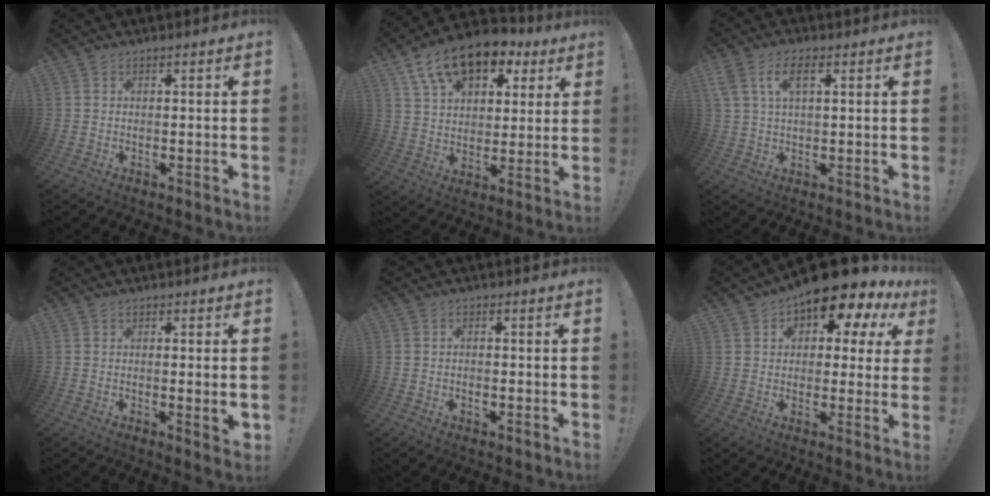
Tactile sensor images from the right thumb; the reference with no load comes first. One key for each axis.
{"total": 15.8, "fx": 9.4, "fy": 9.4, "fz": 8.5, "tx": -0.138, "ty": -0.049, "tz": 0.174}
{"total": 7.1, "fx": 2.7, "fy": 3.3, "fz": 5.6, "tx": -0.111, "ty": 0.004, "tz": 0.050}
{"total": 2.8, "fx": 0.5, "fy": 0.3, "fz": 2.7, "tx": -0.032, "ty": -0.009, "tz": 0.009}
{"total": 1.1, "fx": -0.5, "fy": 0.8, "fz": 0.5, "tx": -0.003, "ty": -0.002, "tz": -0.010}
{"total": 11.5, "fx": 8.4, "fy": 4.9, "fz": 6.1, "tx": -0.104, "ty": -0.068, "tz": 0.143}